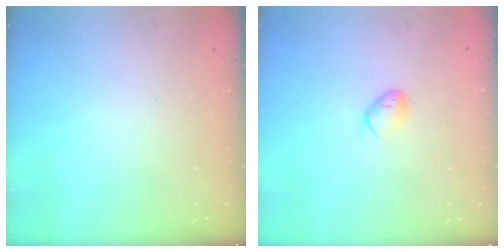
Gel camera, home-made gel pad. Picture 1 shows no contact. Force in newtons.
{"total": 6.3, "press": 6.2, "slide": 1.2}